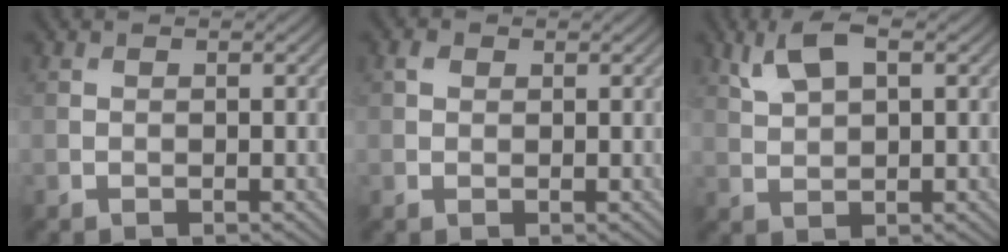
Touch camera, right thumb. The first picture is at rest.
{"total": 1.0, "force": [0.5, 0.8, 0.5], "torque": [-0.011, 0.002, 0.006]}
{"total": 5.2, "force": [2.6, 2.1, 4.0], "torque": [-0.096, 0.009, 0.054]}